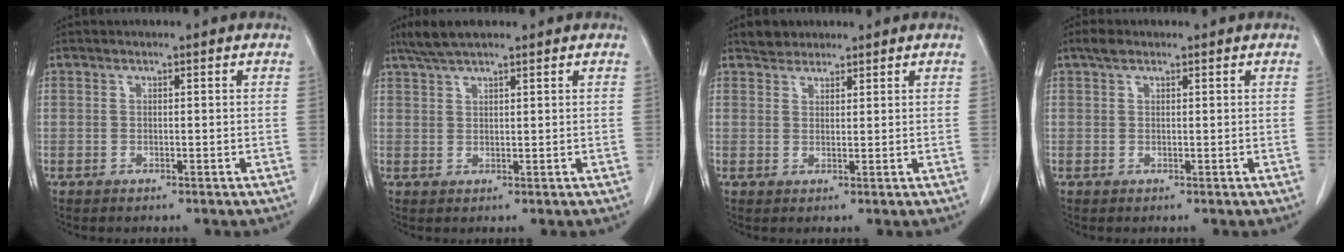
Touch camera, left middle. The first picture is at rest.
{"total": 4.6, "force": [3.7, 0.7, 2.6], "torque": [-0.057, 0.017, 0.071]}
{"total": 2.4, "force": [2.0, 1.2, 0.2], "torque": [-0.006, 0.008, 0.033]}
{"total": 1.6, "force": [1.1, 0.7, 0.8], "torque": [-0.020, 0.011, 0.020]}